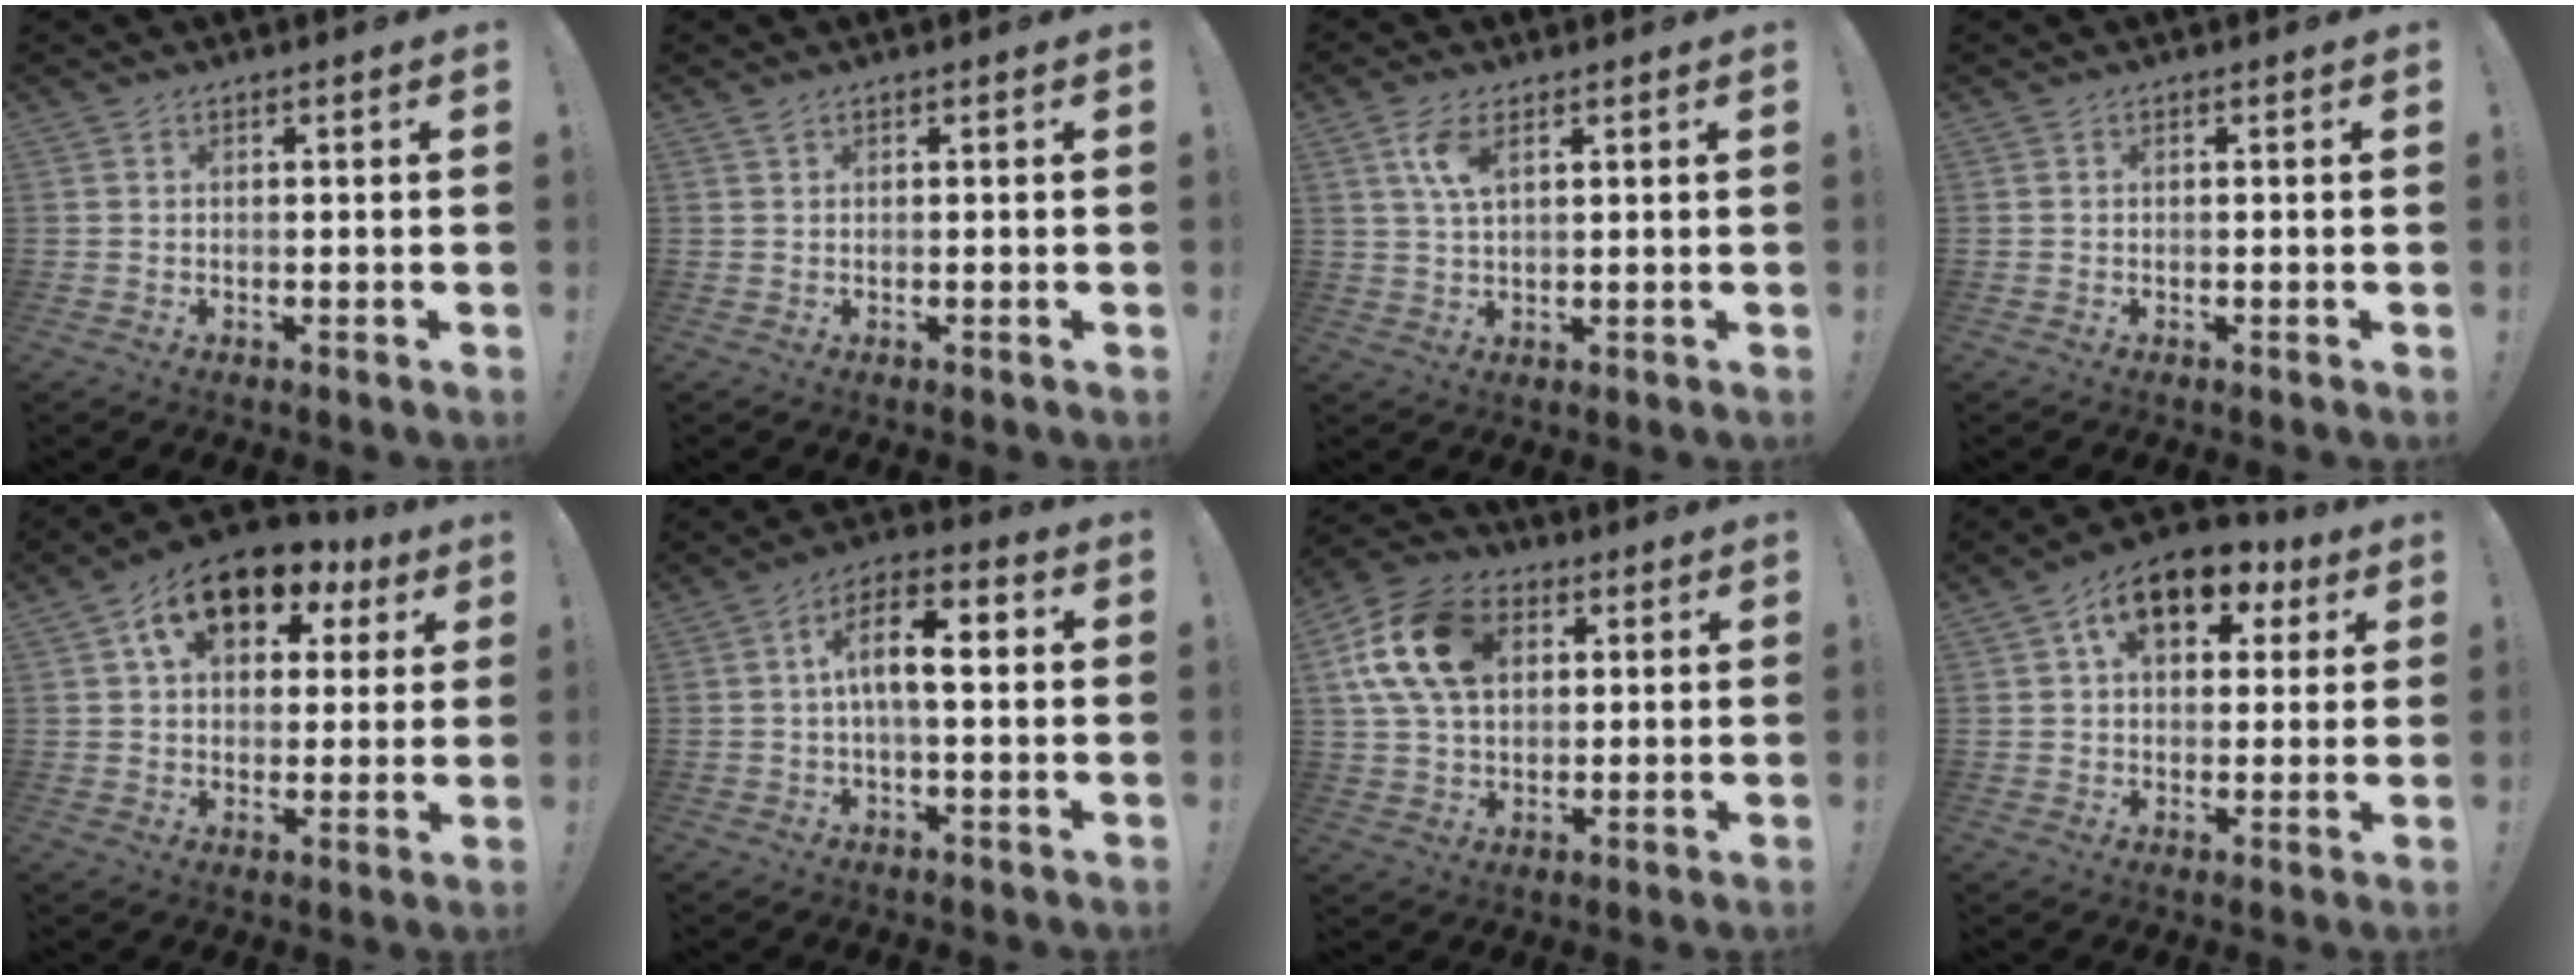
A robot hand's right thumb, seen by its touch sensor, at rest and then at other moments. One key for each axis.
{"total": 0.6, "fx": 0.5, "fy": 0.1, "fz": 0.4, "tx": -0.007, "ty": 0.001, "tz": 0.009}
{"total": 6.2, "fx": 2.6, "fy": 2.5, "fz": 5.0, "tx": -0.109, "ty": 0.000, "tz": 0.045}
{"total": 0.0}
{"total": 14.9, "fx": 7.2, "fy": 9.4, "fz": 9.0, "tx": -0.148, "ty": -0.021, "tz": 0.132}
{"total": 11.0, "fx": 0.8, "fy": 4.3, "fz": 10.1, "tx": -0.179, "ty": 0.009, "tz": 0.011}
{"total": 17.5, "fx": 5.1, "fy": 12.3, "fz": 11.3, "tx": -0.195, "ty": -0.003, "tz": 0.100}
{"total": 12.8, "fx": 5.8, "fy": 8.0, "fz": 8.1, "tx": -0.123, "ty": -0.018, "tz": 0.106}